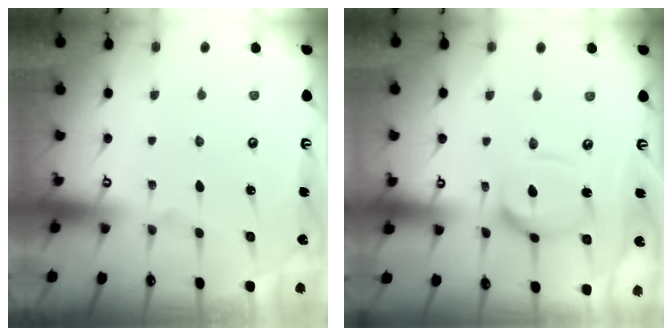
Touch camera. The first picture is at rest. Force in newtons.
{"total": 11.7, "press": 11.7, "slide": 1.0}